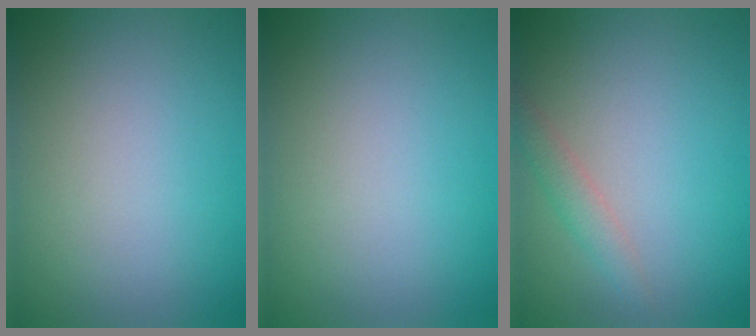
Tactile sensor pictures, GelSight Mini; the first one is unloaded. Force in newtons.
{"total": 0.0}
{"total": 1.6, "press": 1.6, "slide": 0.2}